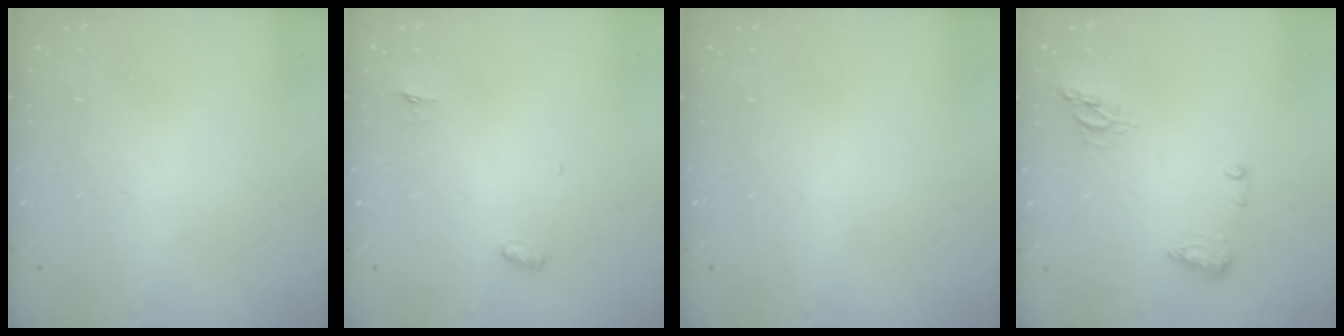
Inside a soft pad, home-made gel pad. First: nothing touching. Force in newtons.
{"total": 3.0, "press": 2.8, "slide": 0.9}
{"total": 0.0}
{"total": 11.7, "press": 10.0, "slide": 6.1}